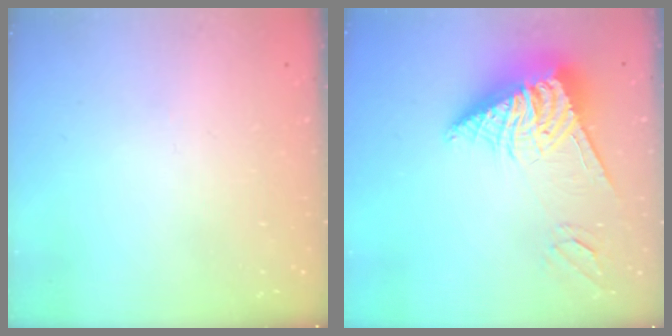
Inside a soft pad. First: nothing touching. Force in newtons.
{"total": 13.1, "press": 12.8, "slide": 2.4}